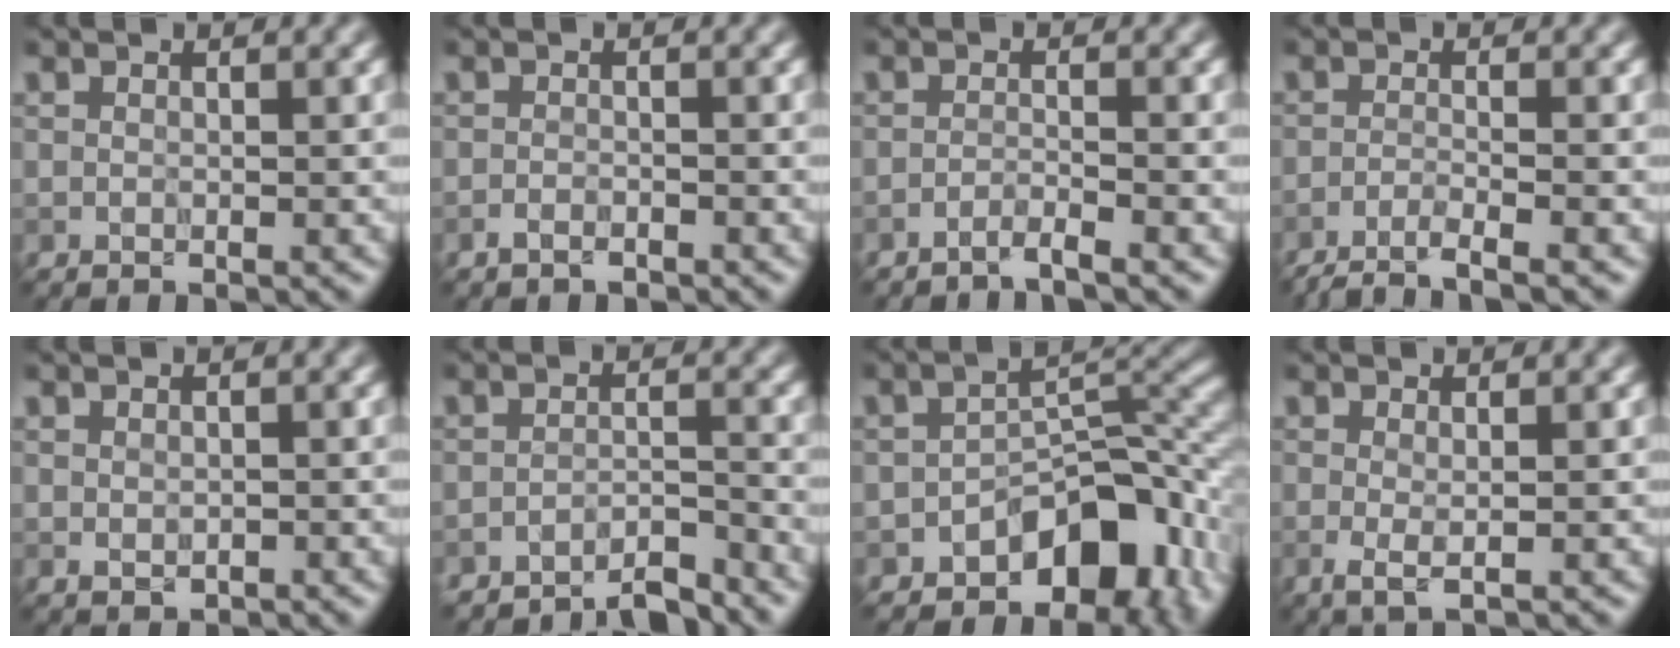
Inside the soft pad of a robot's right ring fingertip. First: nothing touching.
{"total": 1.1, "force": [-0.9, 0.4, 0.5], "torque": [-0.010, 0.004, -0.019]}
{"total": 1.5, "force": [-1.3, 0.0, 0.8], "torque": [-0.007, 0.004, -0.033]}
{"total": 3.7, "force": [-2.9, 0.6, 2.2], "torque": [-0.032, 0.002, -0.065]}
{"total": 1.0, "force": [-0.1, 0.8, 0.5], "torque": [-0.007, 0.000, 0.000]}
{"total": 3.7, "force": [-3.5, 0.4, 1.0], "torque": [-0.013, 0.005, -0.062]}
{"total": 8.7, "force": [-4.5, 5.0, 5.5], "torque": [-0.048, 0.009, -0.075]}
{"total": 1.6, "force": [-0.2, 0.4, 1.5], "torque": [-0.032, -0.005, -0.003]}